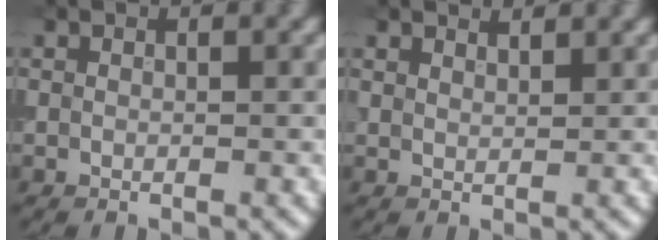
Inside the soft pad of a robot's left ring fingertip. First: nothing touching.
{"total": 2.2, "force": [2.1, 0.3, 0.5], "torque": [-0.008, 0.003, 0.025]}